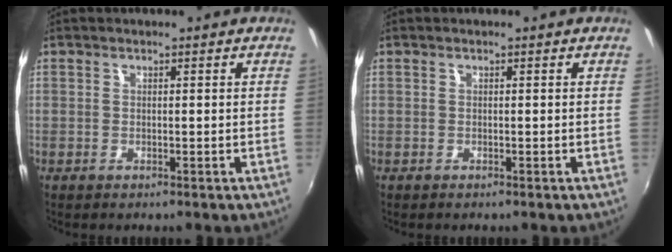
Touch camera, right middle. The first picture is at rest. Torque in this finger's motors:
{"motor_torque": [0.10, -0.06, 0.03, 0.01]}